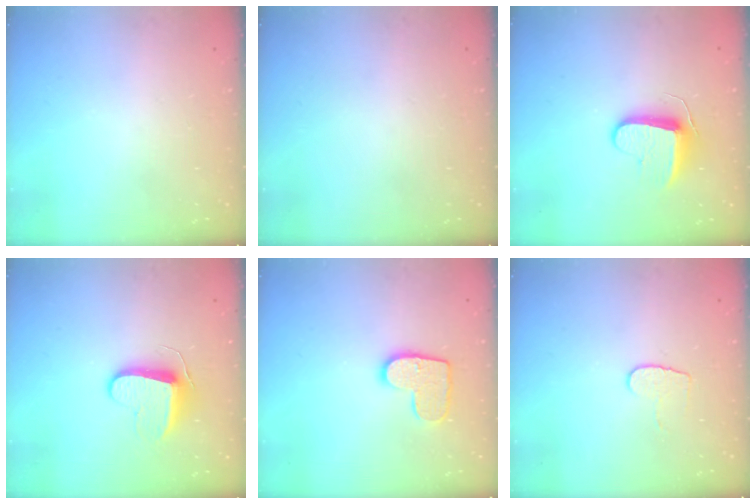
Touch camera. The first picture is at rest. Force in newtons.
{"total": 0.0}
{"total": 9.1, "press": 9.1, "slide": 0.0}
{"total": 9.9, "press": 9.9, "slide": 0.3}
{"total": 10.4, "press": 10.4, "slide": 0.5}
{"total": 6.6, "press": 6.6, "slide": 0.6}